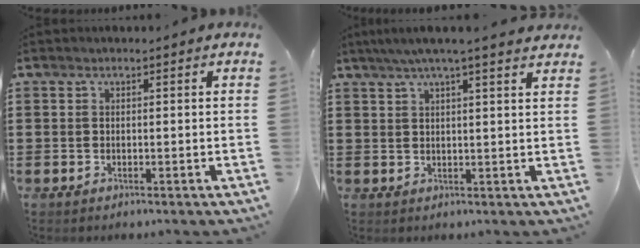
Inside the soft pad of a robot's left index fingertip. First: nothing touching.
{"total": 4.2, "force": [3.1, -0.3, 2.8], "torque": [-0.061, -0.007, 0.054]}